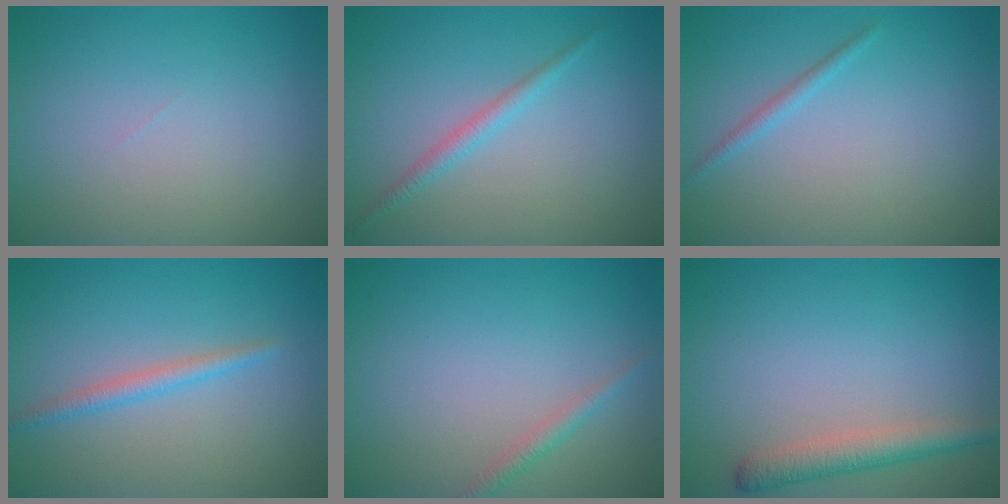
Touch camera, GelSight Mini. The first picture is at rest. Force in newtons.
{"total": 1.5, "press": 1.5, "slide": 0.1}
{"total": 1.0, "press": 1.0, "slide": 0.0}
{"total": 1.7, "press": 1.7, "slide": 0.1}
{"total": 1.3, "press": 1.3, "slide": 0.0}
{"total": 3.0, "press": 3.0, "slide": 0.2}